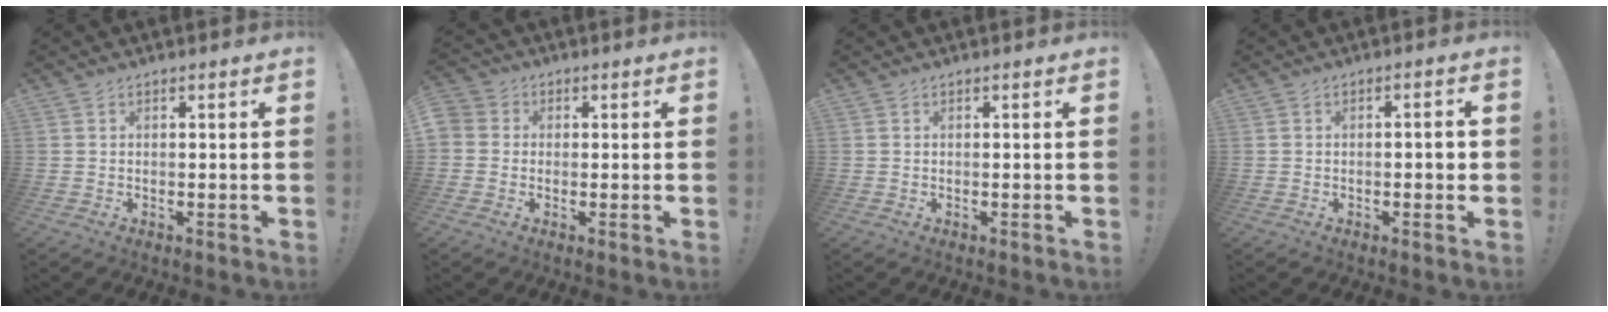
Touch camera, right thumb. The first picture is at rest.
{"total": 3.6, "force": [-0.6, 3.3, 1.3], "torque": [-0.025, 0.007, -0.011]}
{"total": 0.0}
{"total": 2.8, "force": [-0.7, 0.7, 2.6], "torque": [-0.036, 0.005, -0.014]}